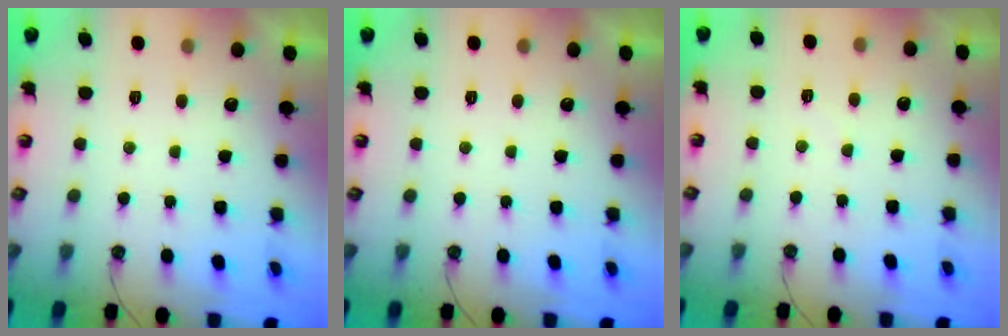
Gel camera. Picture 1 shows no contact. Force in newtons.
{"total": 0.0}
{"total": 4.9, "press": 4.9, "slide": 0.6}